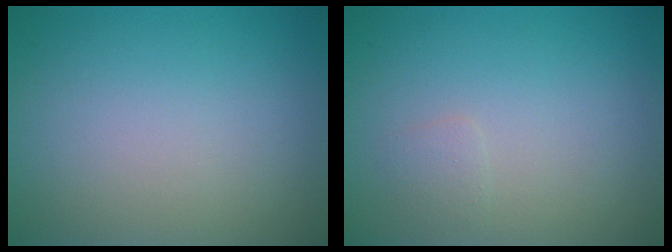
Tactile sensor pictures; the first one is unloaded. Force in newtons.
{"total": 0.8, "press": 0.8, "slide": 0.1}